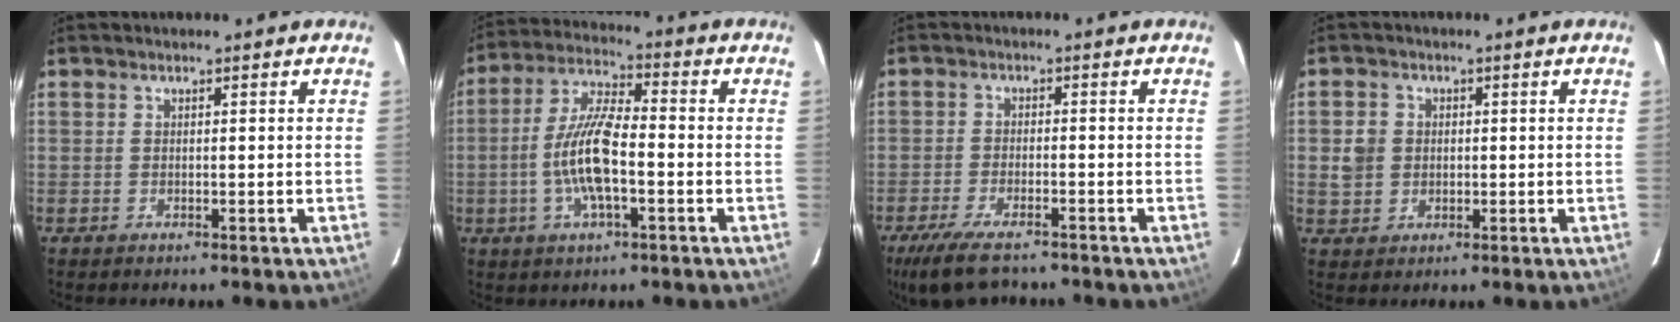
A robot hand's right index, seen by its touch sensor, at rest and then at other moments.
{"total": 11.2, "force": [-2.7, 3.3, 10.3], "torque": [-0.212, 0.004, -0.054]}
{"total": 9.6, "force": [-7.6, 2.8, 5.1], "torque": [-0.125, -0.027, -0.135]}
{"total": 4.1, "force": [0.1, 3.9, 1.3], "torque": [-0.026, 0.012, 0.005]}